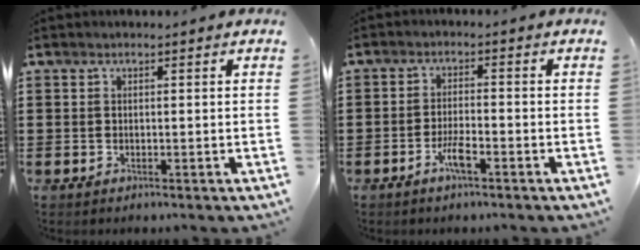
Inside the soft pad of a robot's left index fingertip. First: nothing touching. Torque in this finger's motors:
{"motor_torque": [0.15, 0.09, 0.06, 0.04]}